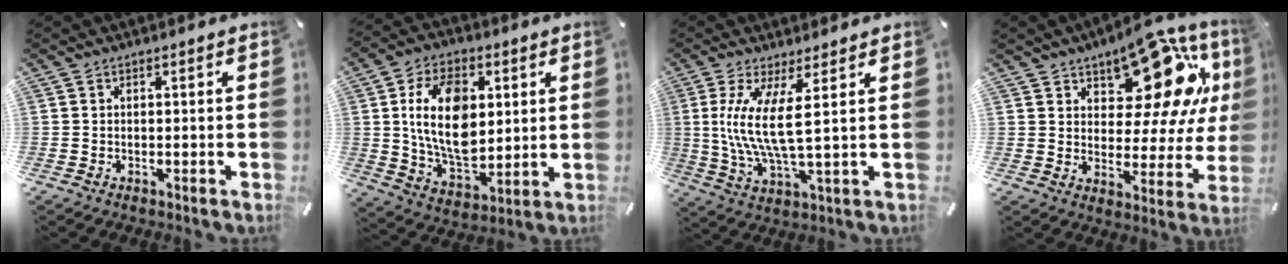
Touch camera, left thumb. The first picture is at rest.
{"total": 16.9, "force": [3.5, 11.1, 12.2], "torque": [-0.242, 0.002, 0.061]}
{"total": 11.3, "force": [2.5, 2.3, 10.8], "torque": [-0.236, -0.016, 0.041]}
{"total": 18.2, "force": [11.5, 9.1, 10.9], "torque": [-0.146, -0.084, 0.193]}